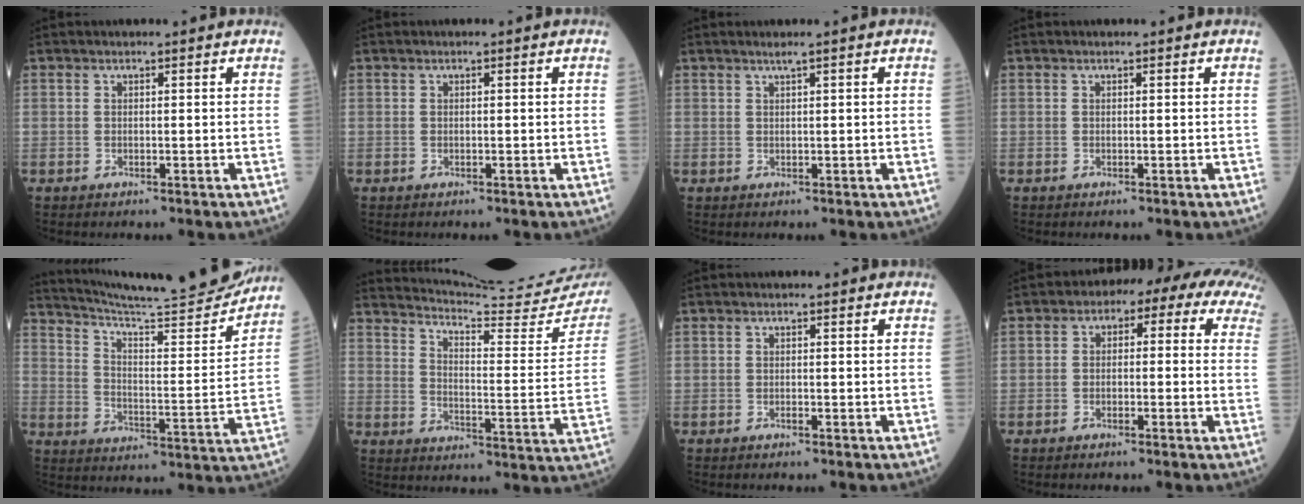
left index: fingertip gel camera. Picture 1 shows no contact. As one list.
[{"total": 0.0}, {"total": 0.9, "force": [0.6, -0.3, 0.6], "torque": [-0.019, -0.002, 0.018]}, {"total": 0.0}, {"total": 21.9, "force": [20.8, -0.4, 6.9], "torque": [-0.119, -0.072, 0.285]}, {"total": 22.6, "force": [21.7, 0.2, 6.5], "torque": [-0.107, -0.103, 0.264]}, {"total": 0.0}, {"total": 10.1, "force": [4.7, 4.6, 7.7], "torque": [-0.088, 0.050, 0.031]}]